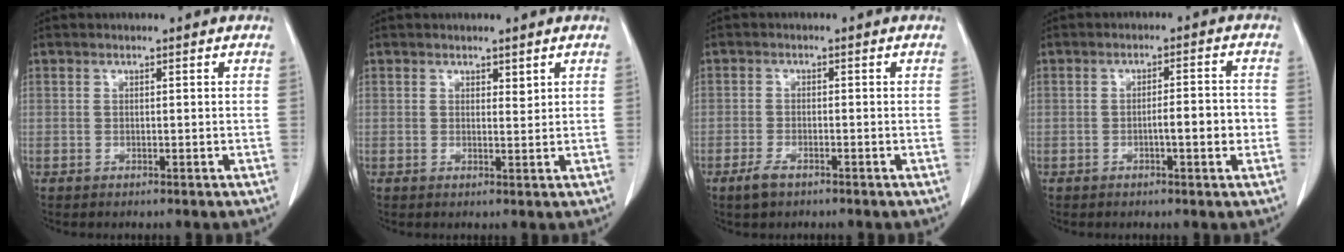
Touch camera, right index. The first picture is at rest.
{"total": 1.1, "force": [0.8, 0.4, 0.5], "torque": [-0.005, -0.007, 0.012]}
{"total": 2.6, "force": [-1.8, 0.9, 1.7], "torque": [-0.038, -0.002, -0.032]}
{"total": 4.5, "force": [-1.1, 0.7, 4.3], "torque": [-0.067, 0.006, -0.013]}